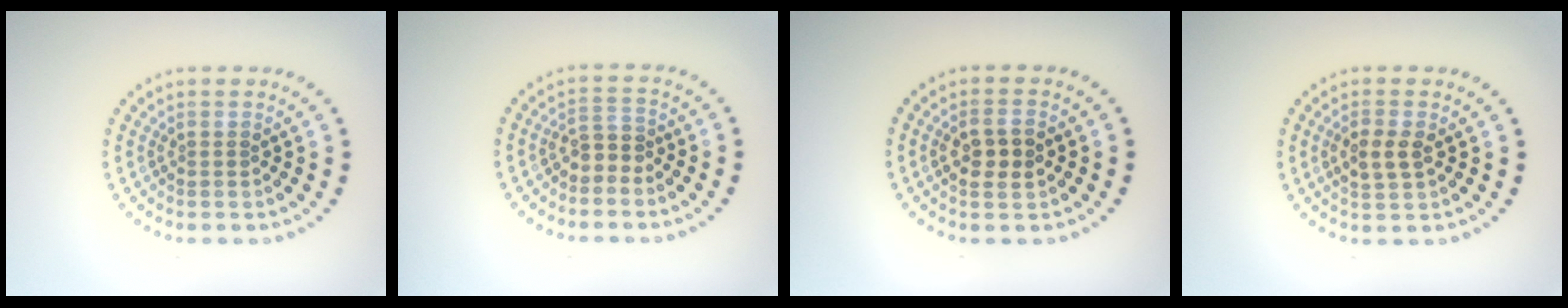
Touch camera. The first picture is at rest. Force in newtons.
{"total": 1.8, "press": 1.5, "slide": 1.1}
{"total": 2.7, "press": 2.7, "slide": 0.5}
{"total": 2.4, "press": 2.4, "slide": 0.2}